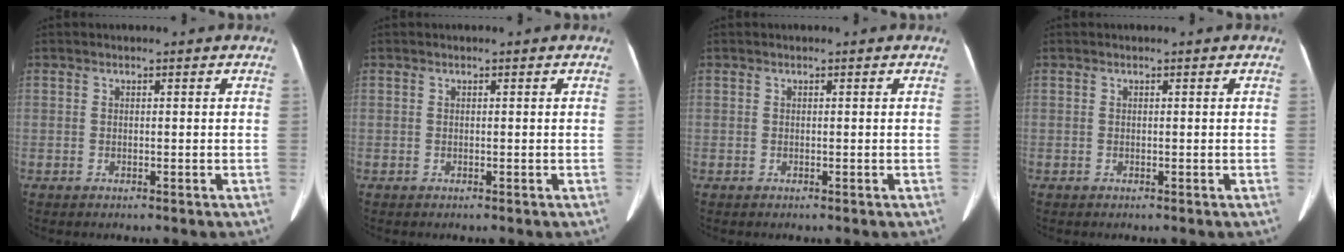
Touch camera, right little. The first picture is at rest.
{"total": 0.0}
{"total": 0.0}
{"total": 0.0}